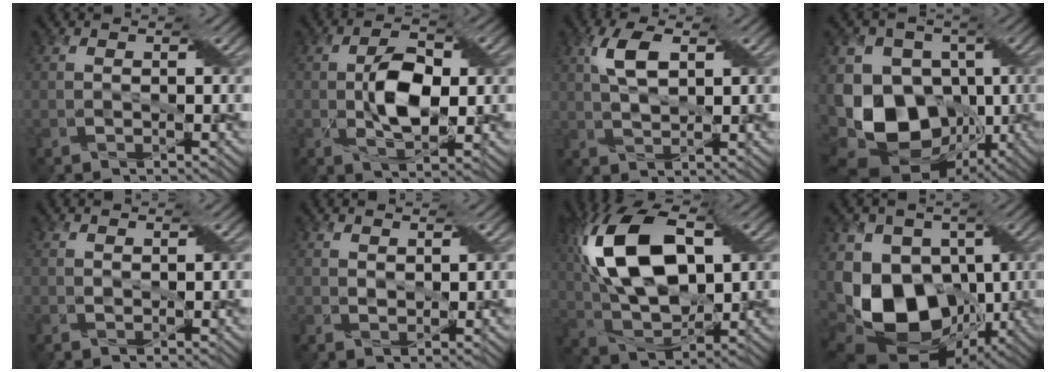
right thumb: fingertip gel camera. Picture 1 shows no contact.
{"total": 7.1, "force": [-0.1, 3.5, 6.1], "torque": [-0.119, -0.001, -0.004]}
{"total": 4.5, "force": [1.8, 2.0, 3.7], "torque": [-0.086, 0.007, 0.032]}
{"total": 15.1, "force": [-2.9, 11.6, 9.2], "torque": [-0.189, -0.010, -0.056]}
{"total": 0.9, "force": [0.8, 0.3, 0.1], "torque": [-0.008, -0.003, 0.017]}
{"total": 1.5, "force": [1.3, 0.6, 0.4], "torque": [-0.013, -0.004, 0.027]}
{"total": 16.3, "force": [3.9, 9.1, 13.0], "torque": [-0.279, 0.026, 0.065]}
{"total": 16.9, "force": [-3.3, 12.3, 11.1], "torque": [-0.210, -0.022, -0.055]}